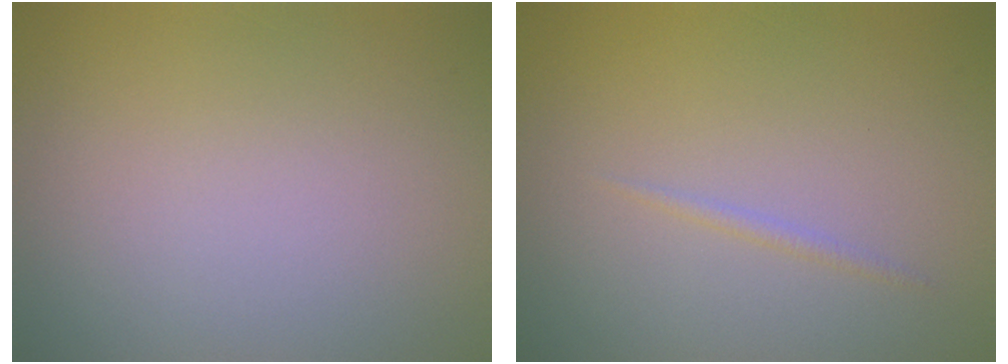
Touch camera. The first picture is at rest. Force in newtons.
{"total": 0.6, "press": 0.6, "slide": 0.0}